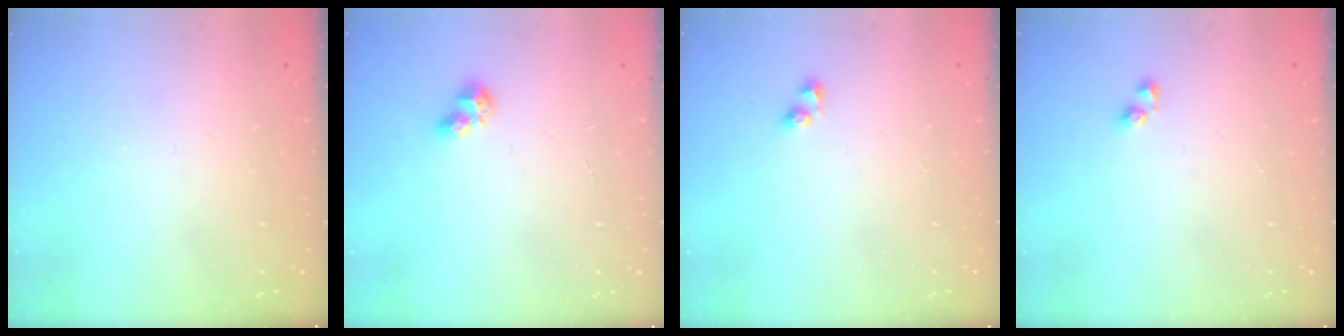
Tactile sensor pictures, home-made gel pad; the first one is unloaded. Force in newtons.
{"total": 5.6, "press": 5.6, "slide": 0.4}
{"total": 2.2, "press": 1.9, "slide": 1.1}
{"total": 2.9, "press": 2.9, "slide": 0.3}